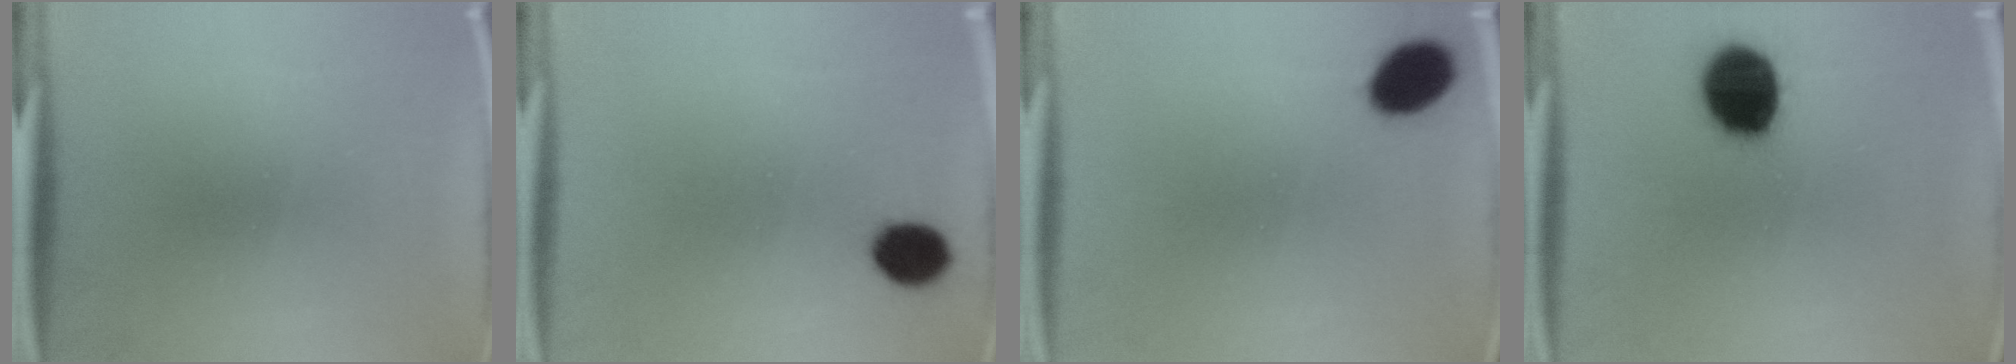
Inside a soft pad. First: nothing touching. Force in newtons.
{"total": 6.4}
{"total": 7.8}
{"total": 15.1}